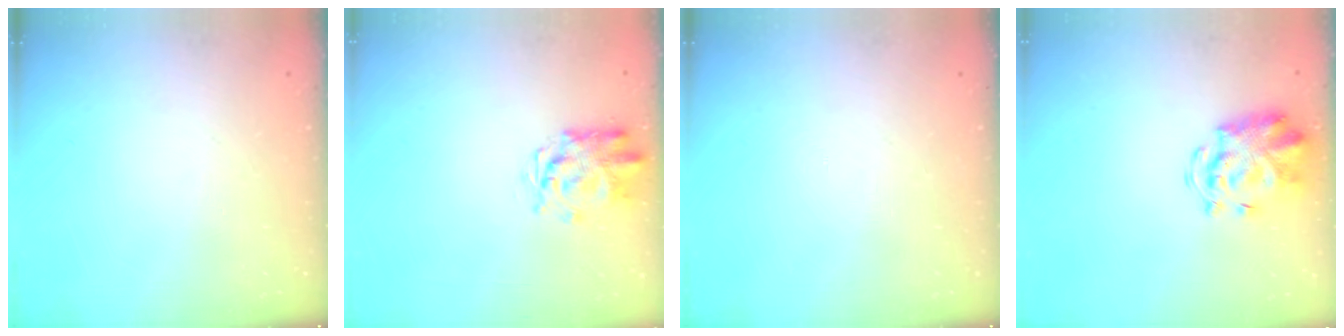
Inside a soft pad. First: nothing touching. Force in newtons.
{"total": 3.8, "press": 3.5, "slide": 1.4}
{"total": 0.0}
{"total": 4.0, "press": 3.8, "slide": 1.2}